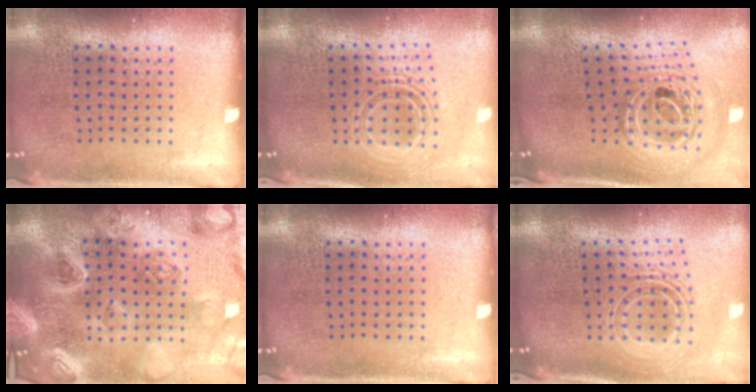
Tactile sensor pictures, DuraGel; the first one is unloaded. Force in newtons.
{"total": 2.1, "press": 1.5, "slide": 1.4}
{"total": 2.9, "press": 2.0, "slide": 2.1}
{"total": 4.6, "press": 4.0, "slide": 2.3}
{"total": 0.0}
{"total": 2.5, "press": 1.7, "slide": 1.8}